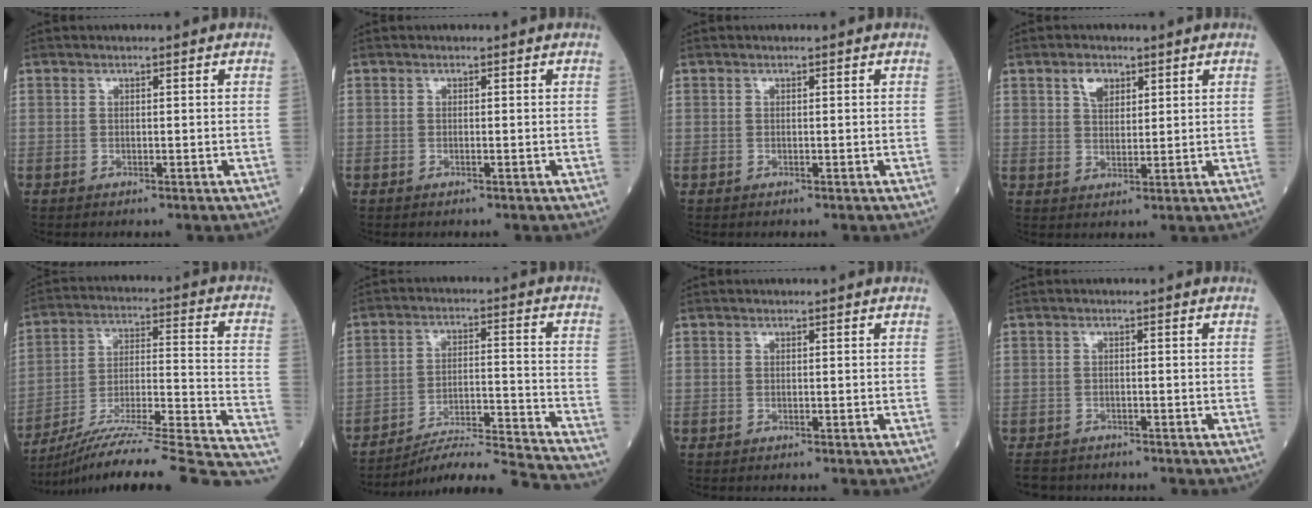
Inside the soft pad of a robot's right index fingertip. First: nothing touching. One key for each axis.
{"total": 0.0}
{"total": 0.0}
{"total": 3.5, "fx": 2.0, "fy": 2.1, "fz": 2.0, "tx": -0.039, "ty": 0.005, "tz": 0.038}
{"total": 29.2, "fx": -26.2, "fy": 0.2, "fz": 12.8, "tx": -0.118, "ty": -0.008, "tz": -0.385}
{"total": 16.3, "fx": -15.8, "fy": -1.4, "fz": 3.9, "tx": -0.060, "ty": 0.003, "tz": -0.241}
{"total": 0.0}
{"total": 3.8, "fx": -3.3, "fy": 2.0, "fz": 0.1, "tx": -0.003, "ty": 0.000, "tz": -0.056}